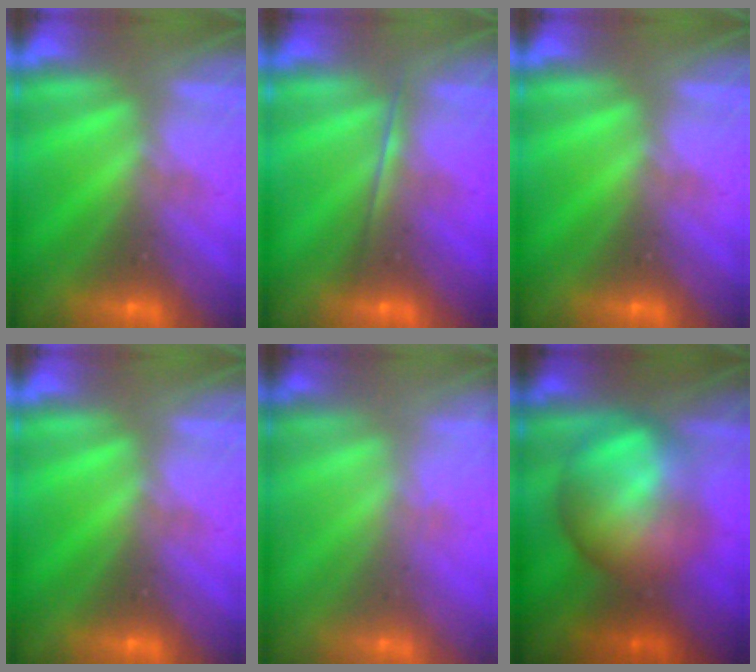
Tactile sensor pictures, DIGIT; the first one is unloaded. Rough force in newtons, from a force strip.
{"total": 1.7}
{"total": 0.0}
{"total": 0.0}
{"total": 1.5}
{"total": 7.6}